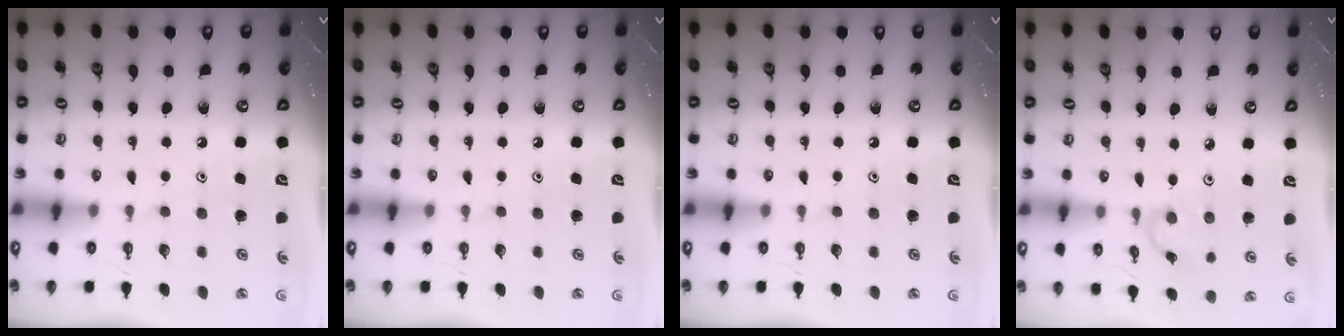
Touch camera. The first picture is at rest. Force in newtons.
{"total": 0.0}
{"total": 0.0}
{"total": 2.6, "press": 2.6, "slide": 0.2}